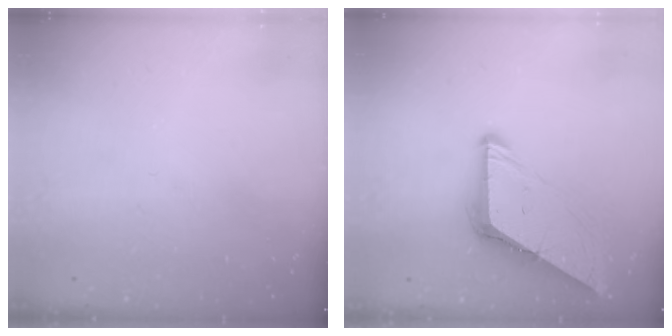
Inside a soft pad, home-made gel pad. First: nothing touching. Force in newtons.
{"total": 8.6, "press": 8.6, "slide": 0.9}